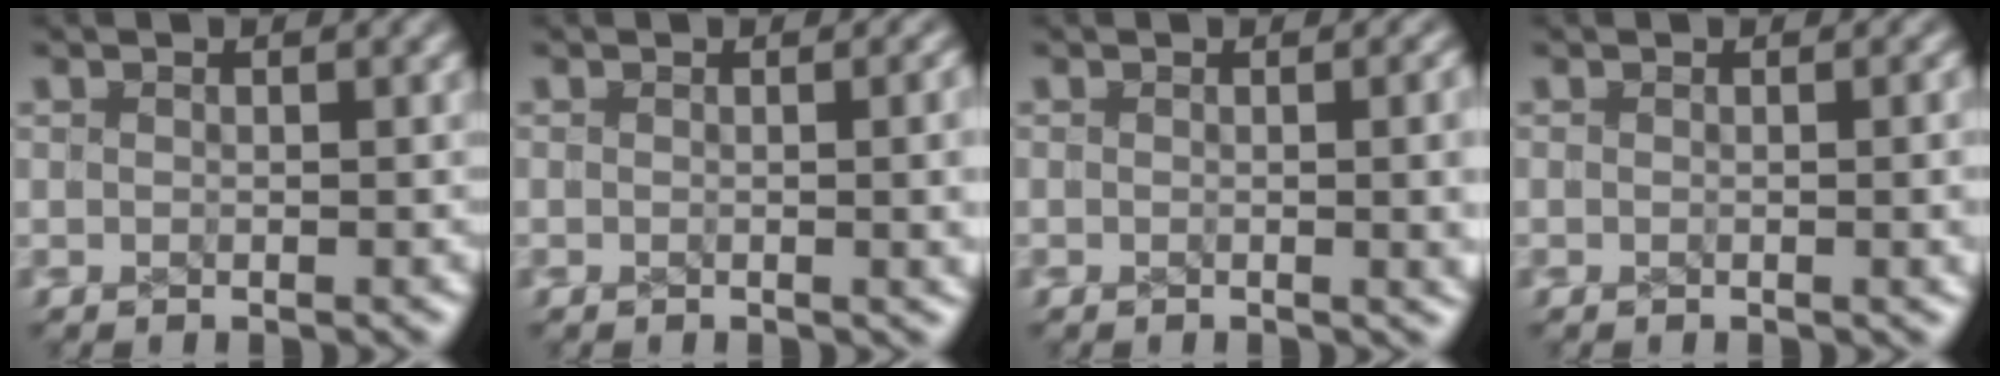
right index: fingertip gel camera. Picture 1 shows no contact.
{"total": 1.3, "force": [0.1, 0.1, 1.3], "torque": [-0.016, -0.002, 0.005]}
{"total": 1.8, "force": [0.2, 0.4, 1.8], "torque": [-0.019, -0.001, 0.005]}
{"total": 0.7, "force": [0.1, -0.2, 0.7], "torque": [-0.011, -0.002, 0.004]}